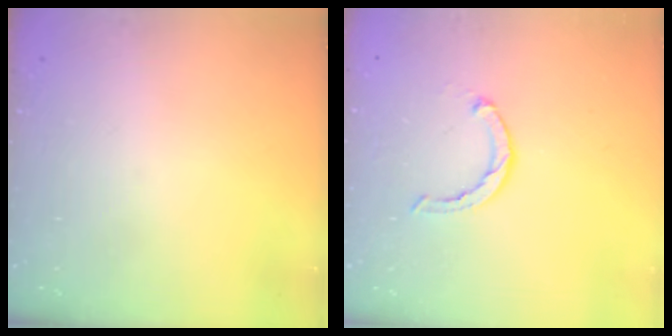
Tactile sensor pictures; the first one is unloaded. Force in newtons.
{"total": 3.1, "press": 3.0, "slide": 0.5}